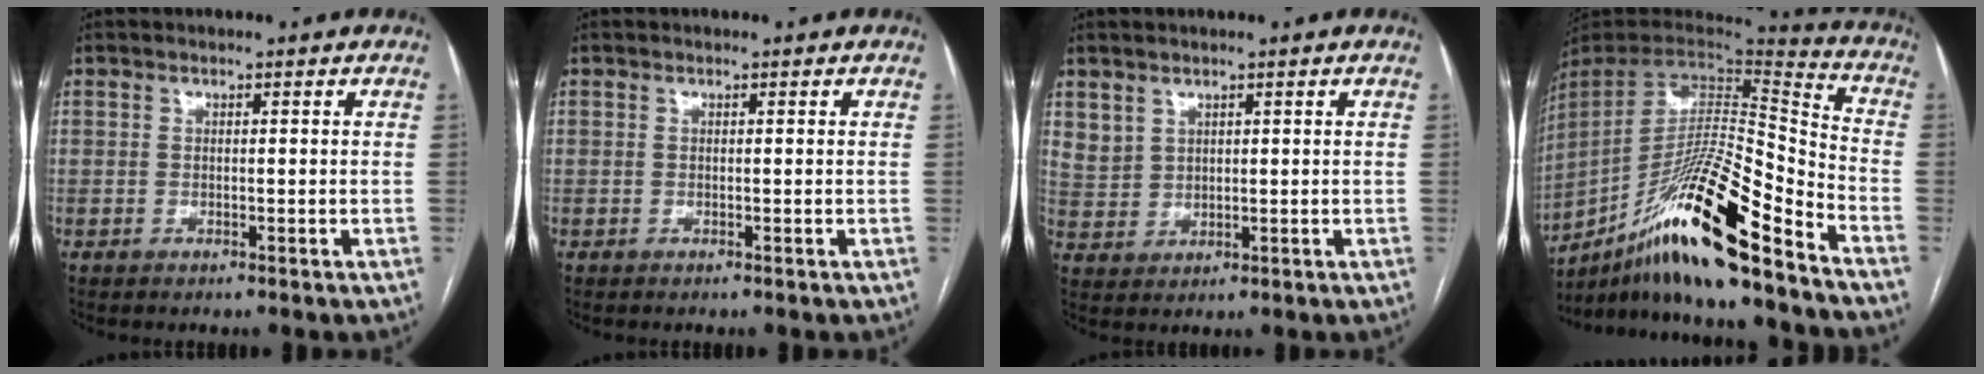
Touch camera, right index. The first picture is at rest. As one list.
[{"total": 0.0}, {"total": 3.7, "force": [2.5, 2.6, 0.8], "torque": [-0.015, 0.002, 0.059]}, {"total": 22.7, "force": [-15.6, 1.3, 16.4], "torque": [-0.293, -0.010, -0.282]}]